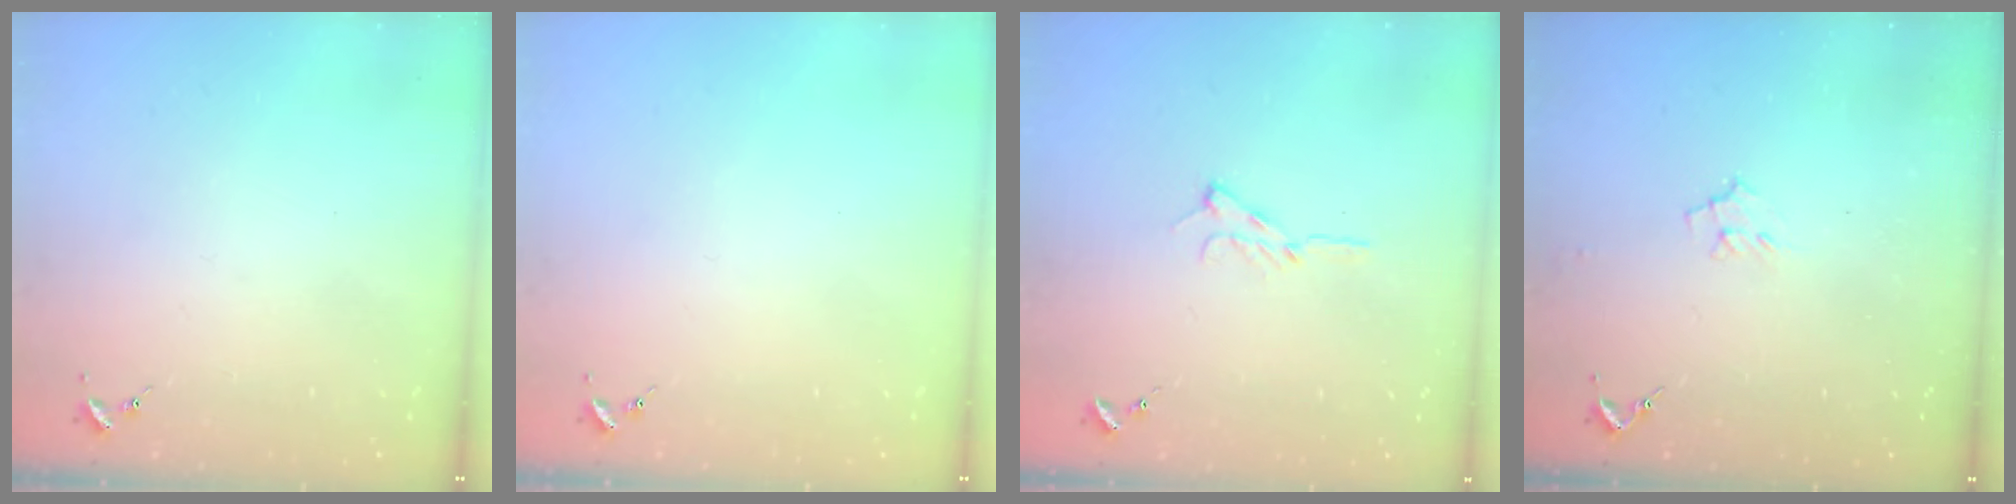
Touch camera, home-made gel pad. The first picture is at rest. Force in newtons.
{"total": 0.0}
{"total": 6.5, "press": 6.5, "slide": 0.8}
{"total": 6.2, "press": 6.1, "slide": 0.9}